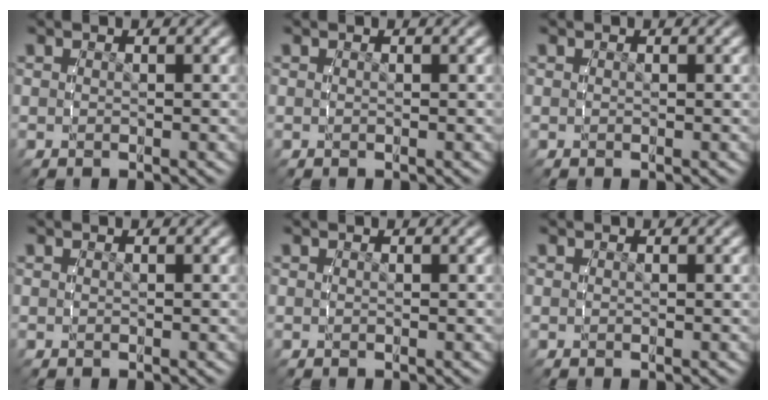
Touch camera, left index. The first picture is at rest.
{"total": 0.0}
{"total": 0.0}
{"total": 0.0}
{"total": 0.0}
{"total": 0.0}